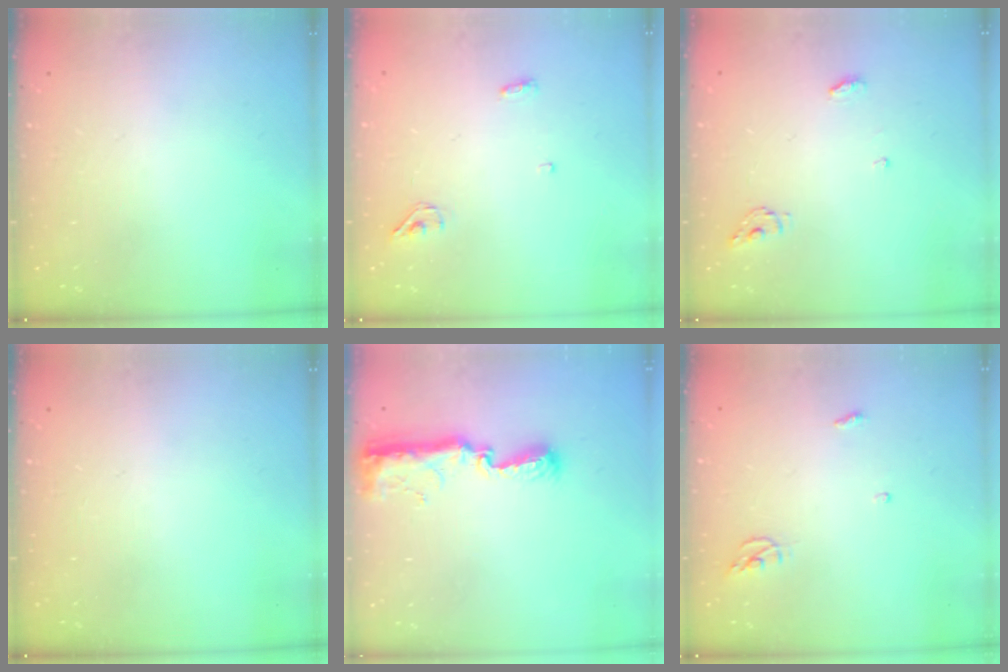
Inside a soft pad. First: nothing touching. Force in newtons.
{"total": 3.2, "press": 3.0, "slide": 1.2}
{"total": 4.4, "press": 4.4, "slide": 0.3}
{"total": 0.0}
{"total": 9.1, "press": 9.1, "slide": 0.8}
{"total": 3.8, "press": 3.8, "slide": 0.3}